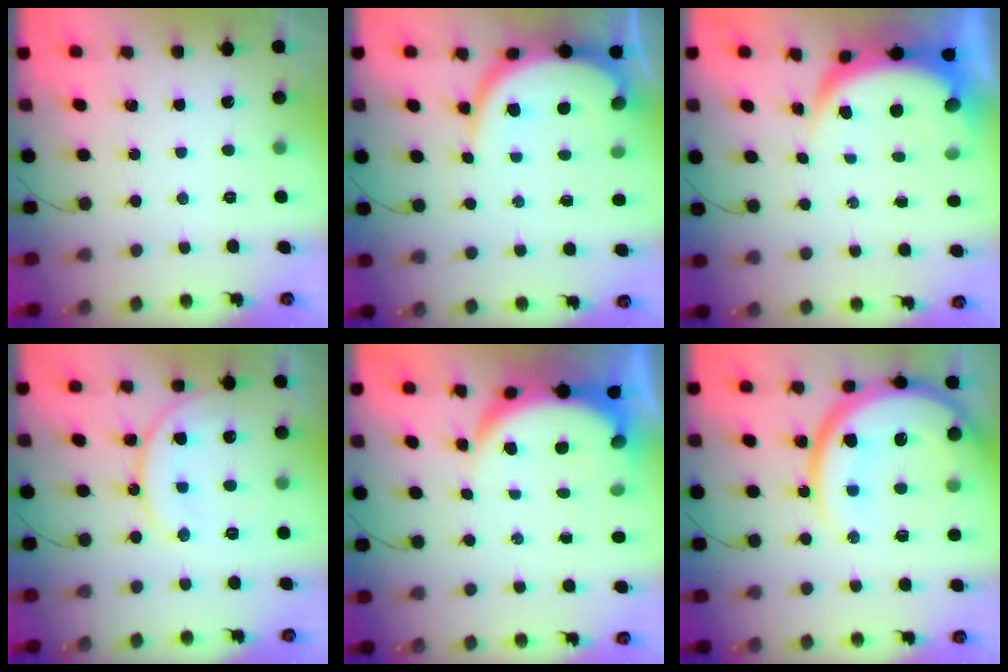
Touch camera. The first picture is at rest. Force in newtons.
{"total": 10.0, "press": 9.9, "slide": 1.1}
{"total": 6.7, "press": 6.7, "slide": 1.0}
{"total": 13.8, "press": 13.7, "slide": 1.9}
{"total": 8.0, "press": 8.0, "slide": 1.0}
{"total": 20.9, "press": 20.8, "slide": 1.8}